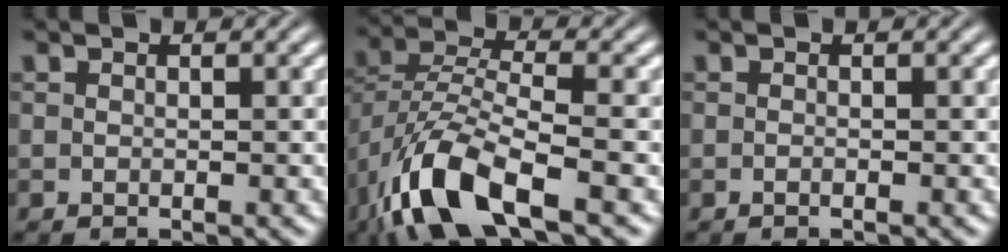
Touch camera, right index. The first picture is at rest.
{"total": 8.0, "force": [-3.3, 3.5, 6.3], "torque": [-0.143, -0.036, -0.035]}
{"total": 0.6, "force": [-0.5, -0.1, 0.3], "torque": [-0.006, 0.002, -0.010]}